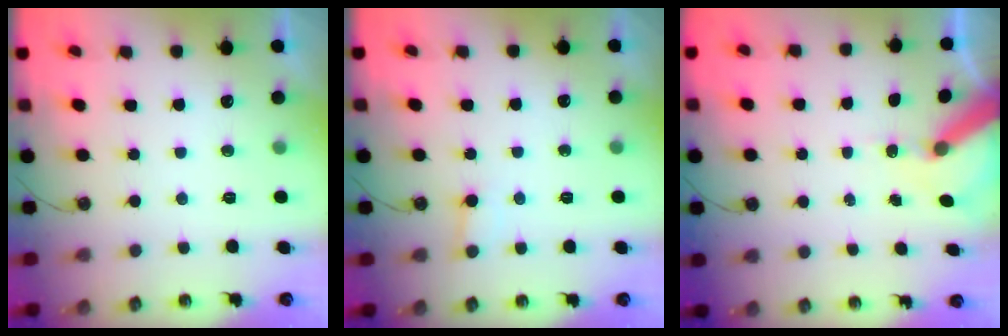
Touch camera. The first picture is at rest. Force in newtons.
{"total": 4.5, "press": 4.4, "slide": 0.5}
{"total": 9.1, "press": 9.0, "slide": 1.4}